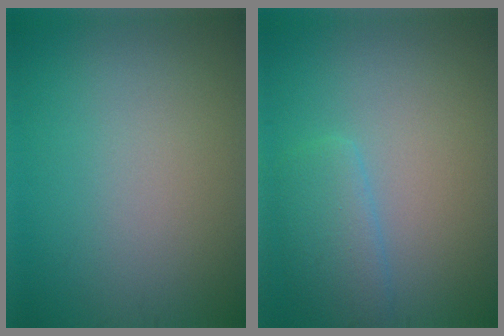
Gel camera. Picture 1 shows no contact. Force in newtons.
{"total": 2.7, "press": 2.7, "slide": 0.0}